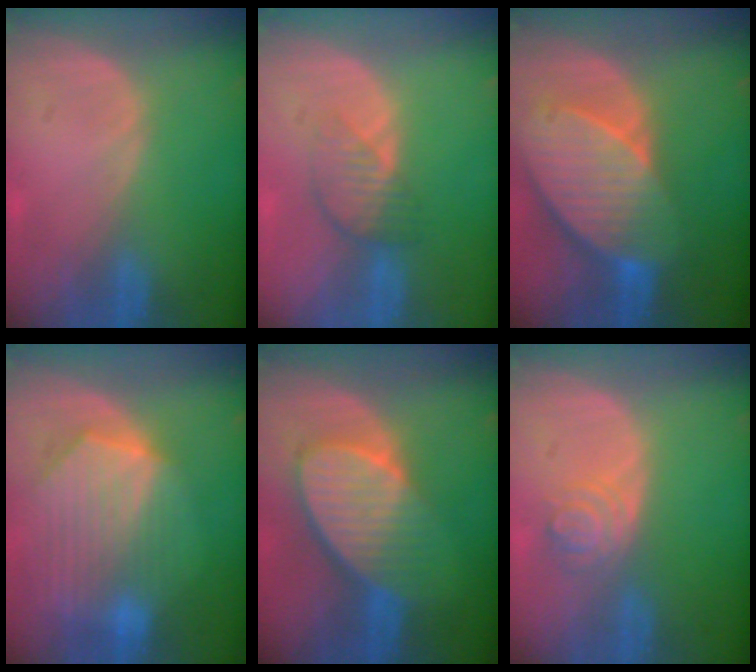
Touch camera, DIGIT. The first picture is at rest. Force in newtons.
{"total": 3.9, "press": 3.6, "slide": 1.6}
{"total": 10.6, "press": 9.4, "slide": 5.0}
{"total": 10.3, "press": 9.0, "slide": 5.1}
{"total": 8.9, "press": 8.0, "slide": 3.9}
{"total": 3.9, "press": 3.7, "slide": 1.1}